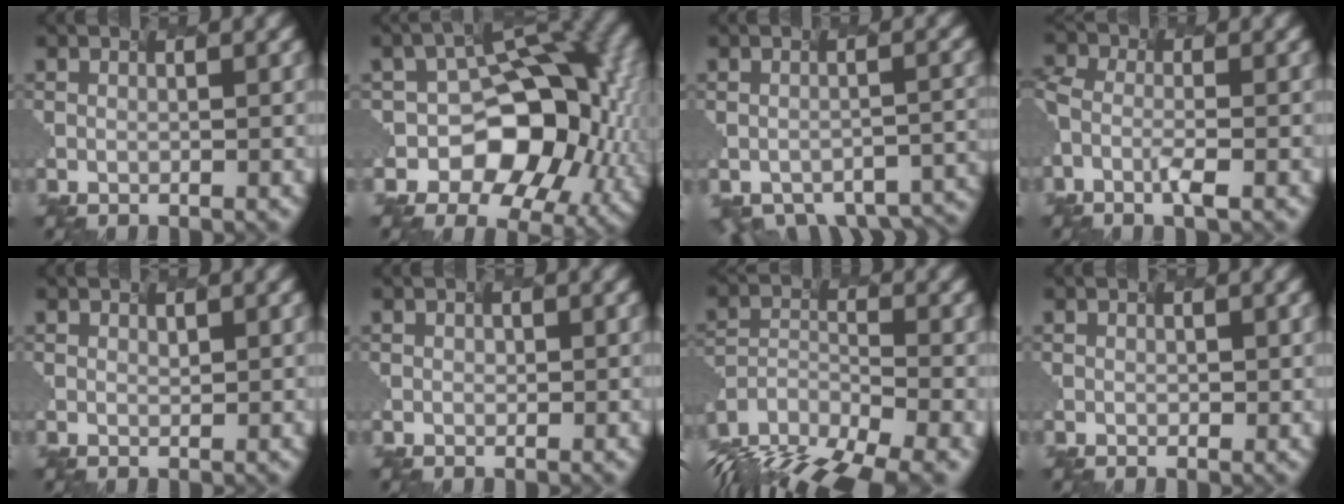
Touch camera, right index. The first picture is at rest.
{"total": 12.2, "force": [-2.8, 8.1, 8.7], "torque": [-0.101, 0.005, -0.045]}
{"total": 8.6, "force": [-7.2, 3.7, 2.8], "torque": [-0.026, -0.008, -0.053]}
{"total": 2.7, "force": [-2.0, 0.7, 1.8], "torque": [-0.054, -0.007, -0.038]}
{"total": 0.5, "force": [0.3, -0.3, -0.2], "torque": [-0.005, 0.002, 0.011]}
{"total": 0.0}
{"total": 11.7, "force": [-10.5, 3.2, 3.8], "torque": [-0.093, -0.016, -0.157]}
{"total": 0.0}